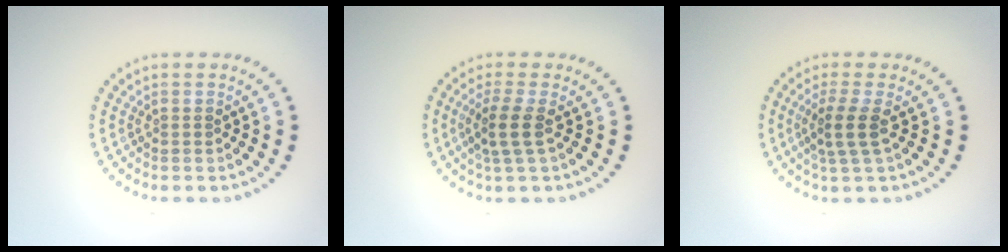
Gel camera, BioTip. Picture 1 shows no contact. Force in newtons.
{"total": 2.4, "press": 1.9, "slide": 1.5}
{"total": 2.5, "press": 2.0, "slide": 1.6}